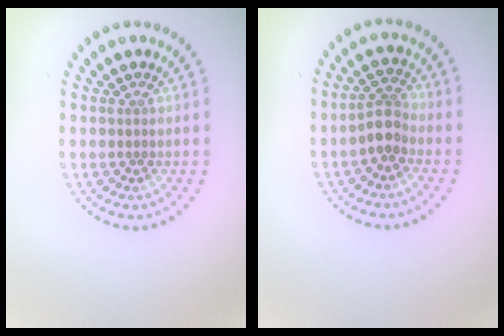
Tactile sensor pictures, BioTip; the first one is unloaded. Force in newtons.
{"total": 2.4, "press": 2.0, "slide": 1.4}